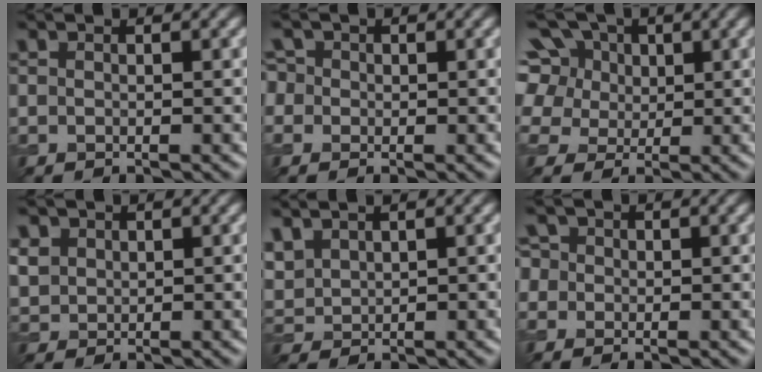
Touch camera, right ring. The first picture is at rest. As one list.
[{"total": 3.1, "force": [0.8, 2.7, 1.3], "torque": [-0.022, 0.027, -0.016]}, {"total": 13.2, "force": [6.1, 9.7, 6.6], "torque": [-0.145, 0.045, 0.087]}, {"total": 2.0, "force": [0.8, 1.7, 0.5], "torque": [-0.022, -0.007, 0.023]}, {"total": 2.5, "force": [1.6, 1.5, 1.1], "torque": [-0.034, 0.004, 0.040]}, {"total": 3.5, "force": [1.1, 3.0, 1.4], "torque": [-0.025, 0.027, -0.012]}]